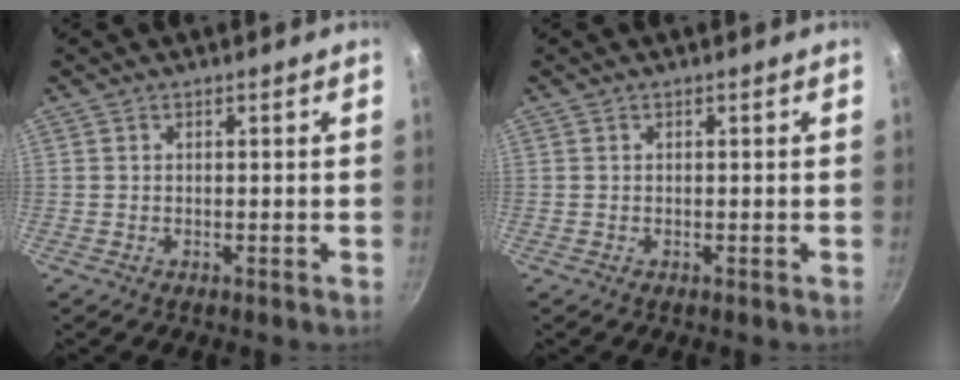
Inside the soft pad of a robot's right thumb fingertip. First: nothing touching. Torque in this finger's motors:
{"motor_torque": [-0.01, -0.01, -0.27, 0.28, 0.00]}